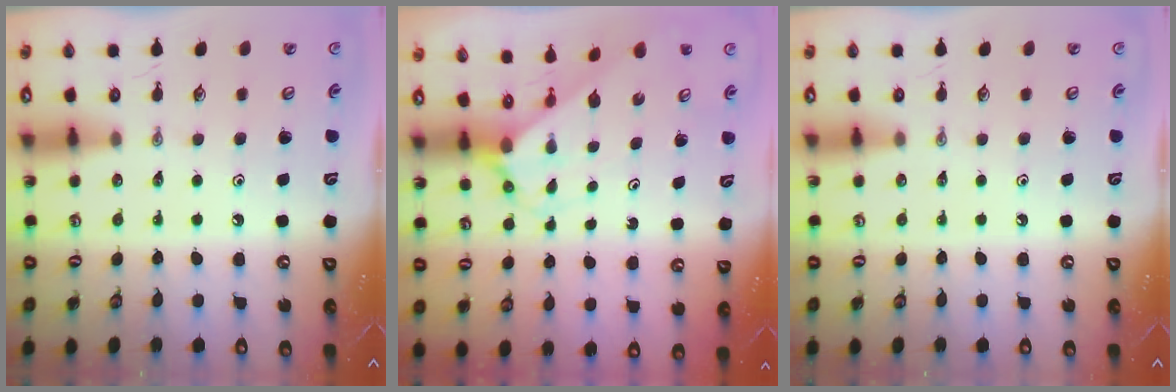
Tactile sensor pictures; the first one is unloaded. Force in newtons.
{"total": 2.3, "press": 2.3, "slide": 0.2}
{"total": 0.0}